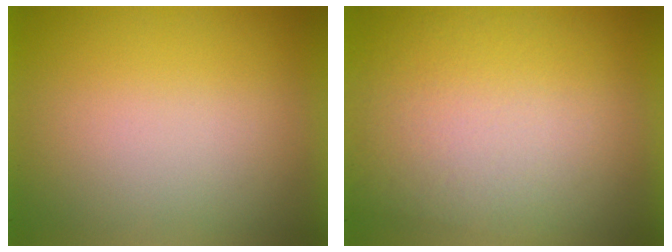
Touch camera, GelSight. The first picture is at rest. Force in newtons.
{"total": 2.6}